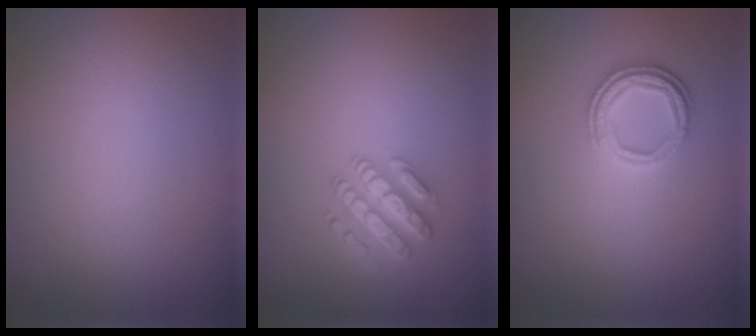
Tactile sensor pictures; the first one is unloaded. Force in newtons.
{"total": 2.9, "press": 2.9, "slide": 0.7}
{"total": 3.2, "press": 2.5, "slide": 2.0}